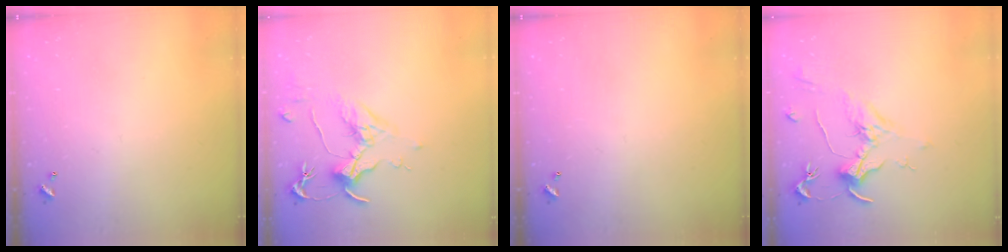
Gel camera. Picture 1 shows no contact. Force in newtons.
{"total": 1.7, "press": 1.4, "slide": 0.9}
{"total": 0.0}
{"total": 2.0, "press": 1.8, "slide": 0.8}